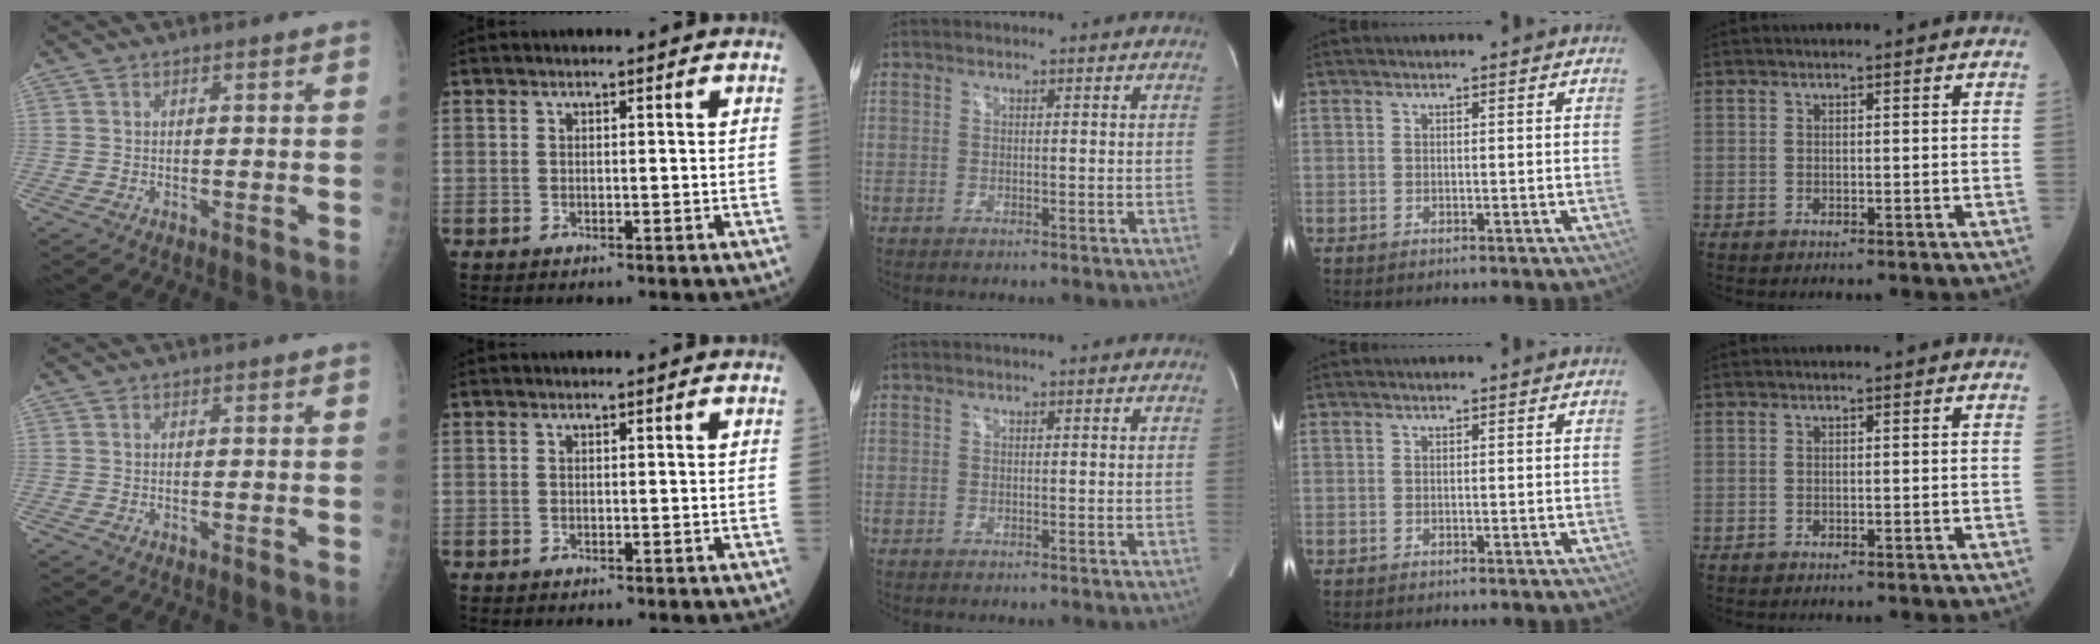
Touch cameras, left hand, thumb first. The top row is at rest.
{}